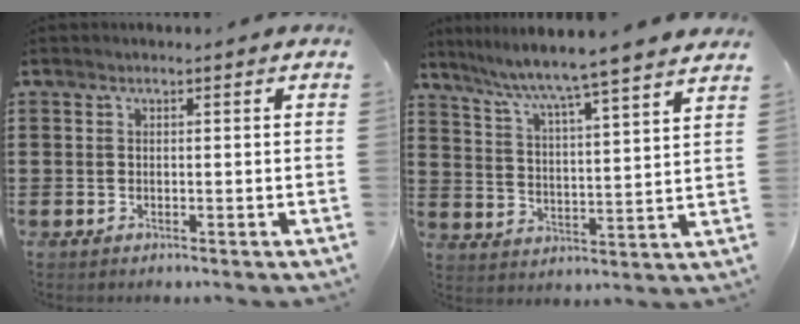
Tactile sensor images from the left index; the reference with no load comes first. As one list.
[{"total": 5.8, "force": [5.2, -1.3, 2.2], "torque": [-0.066, -0.045, 0.081]}]